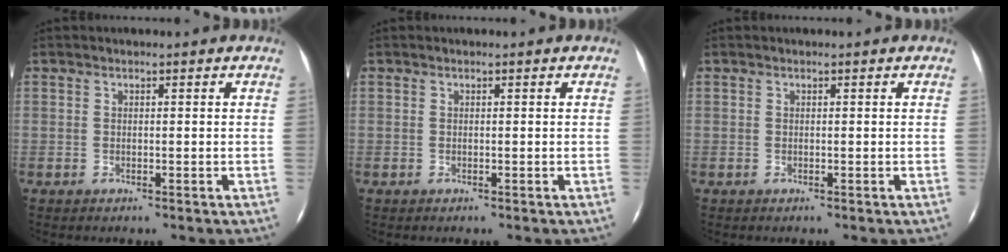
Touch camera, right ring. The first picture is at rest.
{"total": 0.0}
{"total": 0.0}